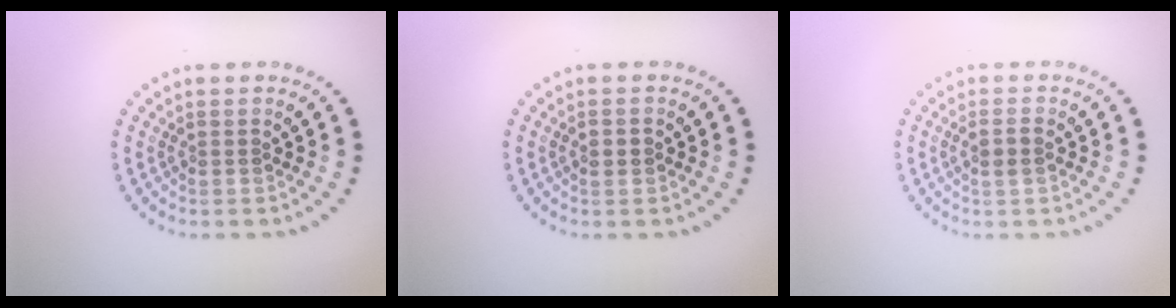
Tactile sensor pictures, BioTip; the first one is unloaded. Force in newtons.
{"total": 1.0, "press": 1.0, "slide": 0.1}
{"total": 1.4, "press": 1.3, "slide": 0.5}